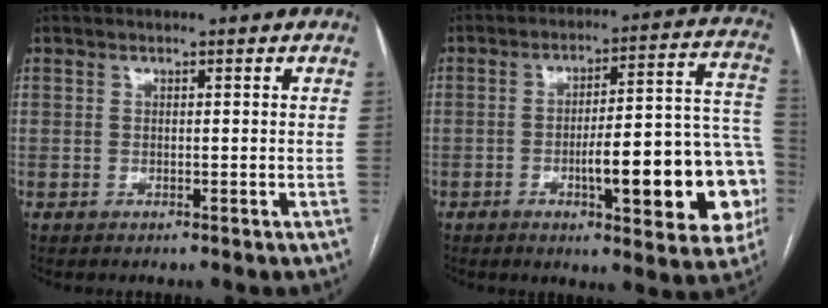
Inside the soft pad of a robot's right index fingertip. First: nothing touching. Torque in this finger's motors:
{"motor_torque": [1.21, -0.93, 0.48, 0.14]}